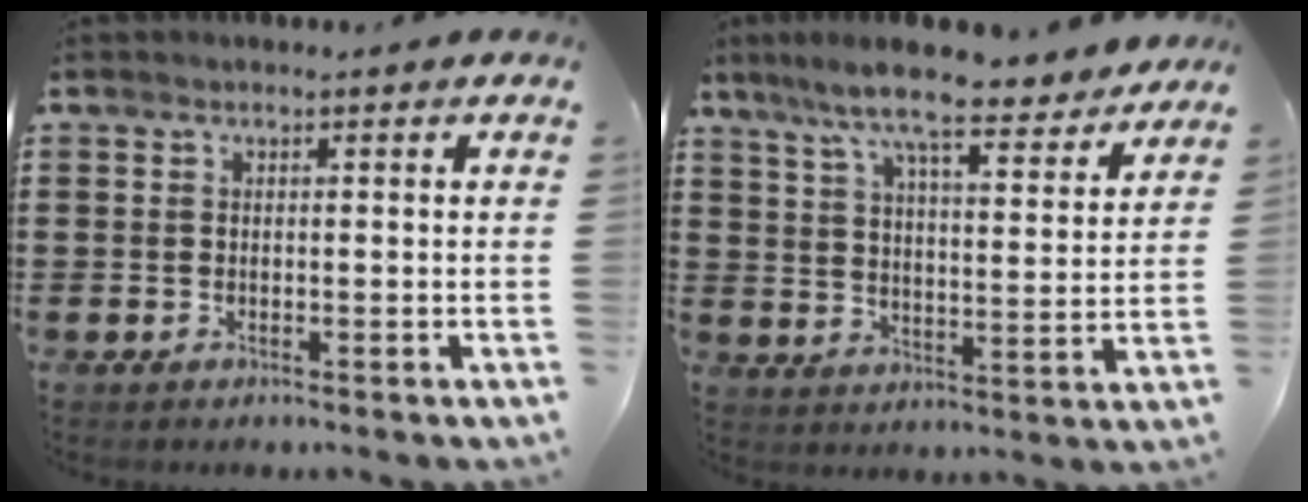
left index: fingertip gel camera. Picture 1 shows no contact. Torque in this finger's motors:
{"motor_torque": [2.14, 0.00, 1.00, 0.21]}